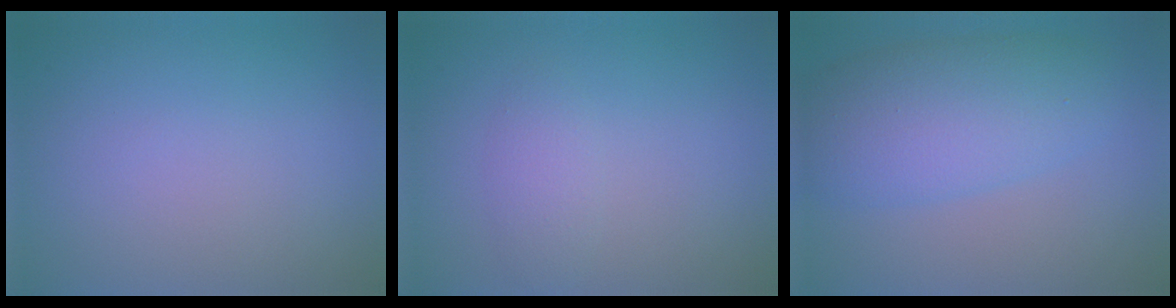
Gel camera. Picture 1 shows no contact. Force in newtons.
{"total": 1.7, "press": 1.7, "slide": 0.0}
{"total": 6.6, "press": 6.6, "slide": 0.3}